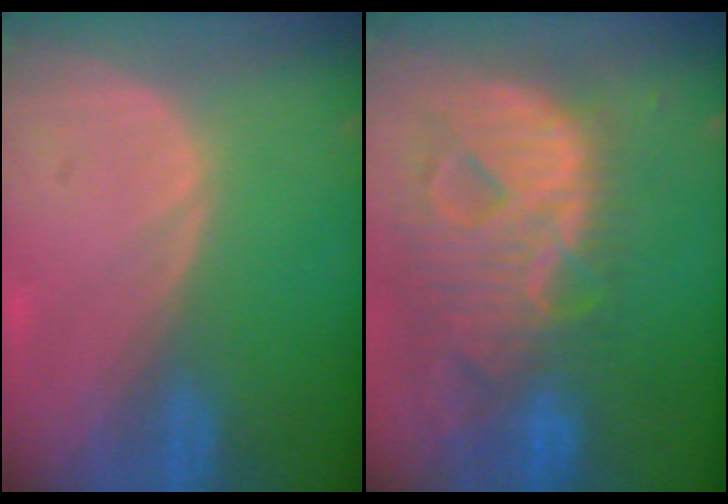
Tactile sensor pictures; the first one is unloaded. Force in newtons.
{"total": 13.1, "press": 11.1, "slide": 6.9}